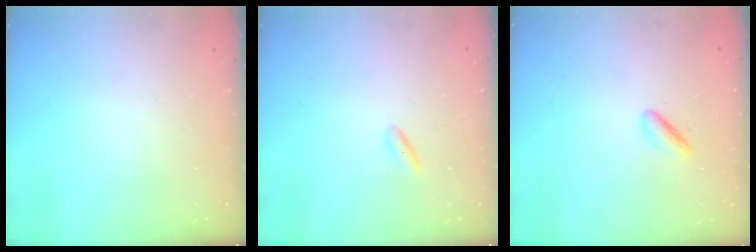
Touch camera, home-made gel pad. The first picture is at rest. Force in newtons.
{"total": 2.0, "press": 1.9, "slide": 0.6}
{"total": 2.1, "press": 1.9, "slide": 0.9}